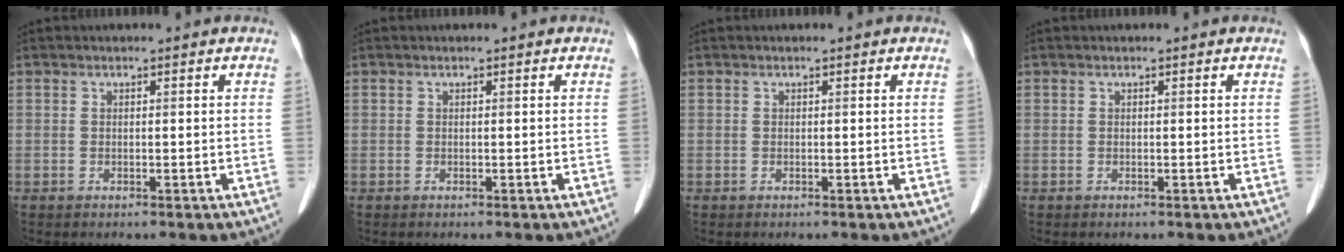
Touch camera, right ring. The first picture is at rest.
{"total": 0.0}
{"total": 0.0}
{"total": 0.0}